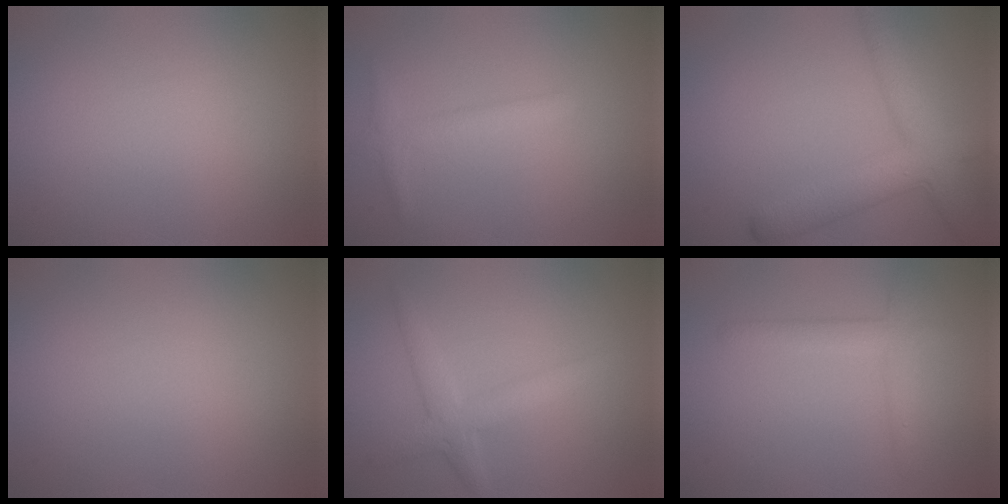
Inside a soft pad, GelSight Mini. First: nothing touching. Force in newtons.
{"total": 1.6, "press": 1.6, "slide": 0.1}
{"total": 6.4, "press": 6.4, "slide": 0.3}
{"total": 0.0}
{"total": 2.7, "press": 2.7, "slide": 0.0}
{"total": 2.1, "press": 2.1, "slide": 0.1}